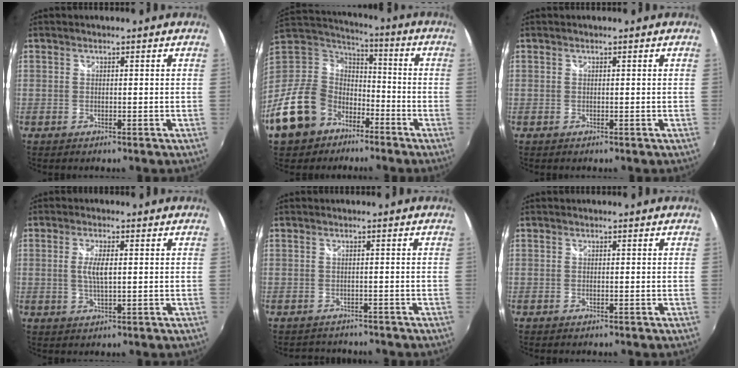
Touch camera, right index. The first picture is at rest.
{"total": 19.0, "force": [-10.9, 13.4, 7.8], "torque": [-0.205, 0.017, -0.176]}
{"total": 0.0}
{"total": 3.7, "force": [0.3, 1.0, 3.6], "torque": [-0.067, -0.005, 0.007]}
{"total": 3.5, "force": [-3.2, 1.3, 0.5], "torque": [-0.017, -0.009, -0.046]}
{"total": 0.0}